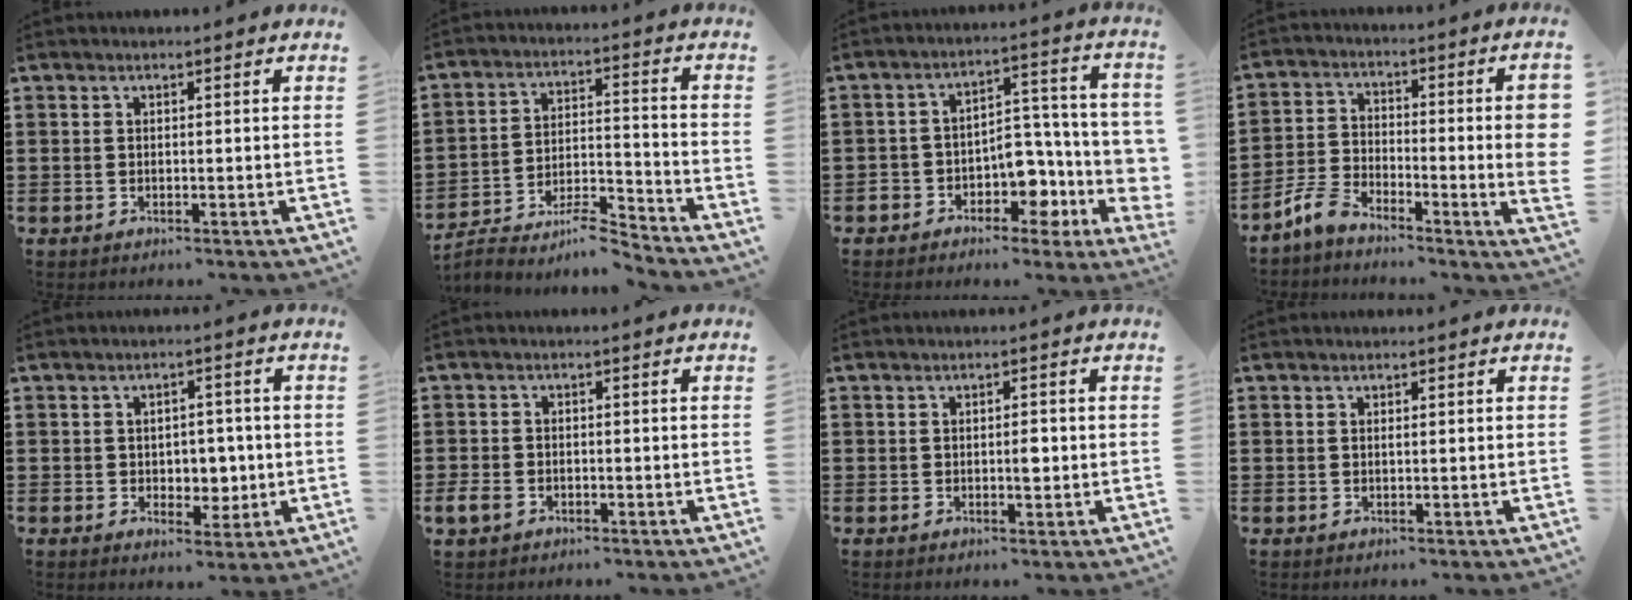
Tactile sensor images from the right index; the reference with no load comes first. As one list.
[{"total": 7.4, "force": [-6.5, 1.5, 3.3], "torque": [-0.057, 0.012, -0.125]}, {"total": 7.1, "force": [-2.4, 5.7, 3.4], "torque": [-0.047, -0.006, -0.039]}, {"total": 8.8, "force": [-4.1, 2.5, 7.4], "torque": [-0.145, 0.007, -0.078]}, {"total": 3.8, "force": [0.0, 3.2, 2.0], "torque": [-0.034, 0.003, -0.007]}, {"total": 2.3, "force": [-1.2, 1.6, 1.2], "torque": [-0.039, -0.005, -0.029]}, {"total": 1.9, "force": [-0.2, 0.8, 1.7], "torque": [-0.032, 0.001, -0.003]}, {"total": 0.0}]